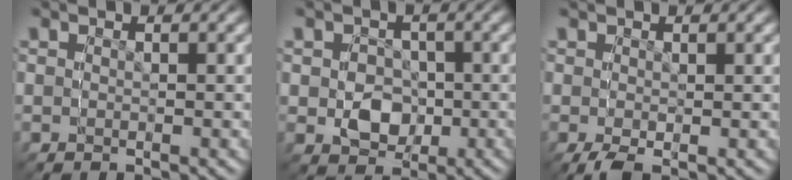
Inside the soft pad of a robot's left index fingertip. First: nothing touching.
{"total": 6.0, "force": [0.2, 6.0, 0.8], "torque": [-0.032, -0.032, 0.018]}
{"total": 0.6, "force": [0.4, 0.5, 0.0], "torque": [0.004, -0.007, 0.010]}